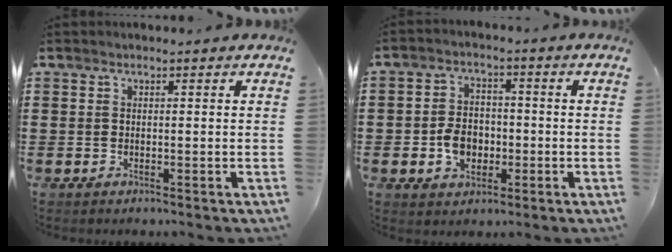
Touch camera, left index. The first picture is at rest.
{"total": 5.8, "force": [-1.4, 4.2, 3.7], "torque": [-0.085, 0.005, -0.028]}